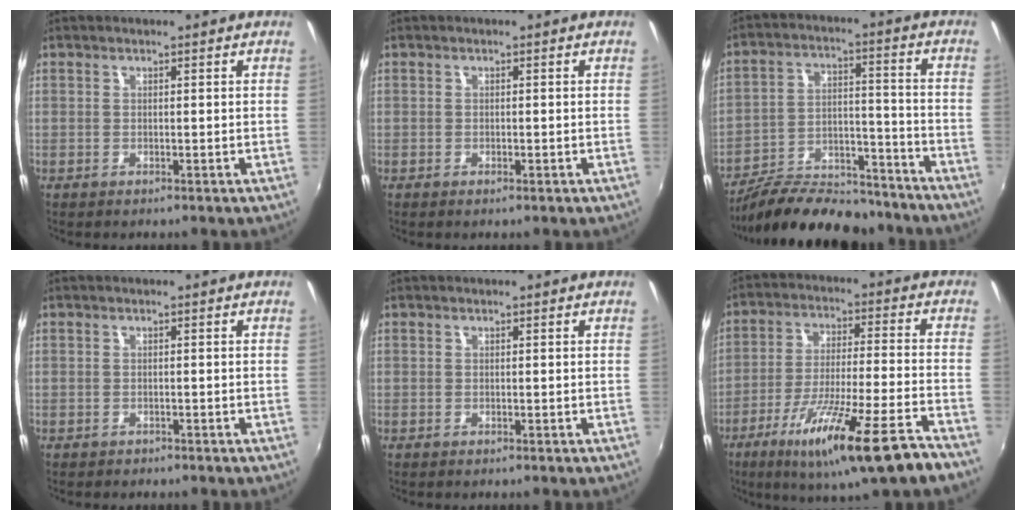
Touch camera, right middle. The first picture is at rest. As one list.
[{"total": 0.8, "force": [-0.5, 0.4, 0.4], "torque": [-0.008, -0.003, -0.009]}, {"total": 20.0, "force": [-16.9, 7.0, 8.2], "torque": [-0.156, 0.017, -0.246]}, {"total": 1.0, "force": [-0.9, 0.5, 0.1], "torque": [-0.007, -0.001, -0.012]}, {"total": 0.0}, {"total": 19.0, "force": [-12.3, 0.6, 14.5], "torque": [-0.259, -0.062, -0.197]}]